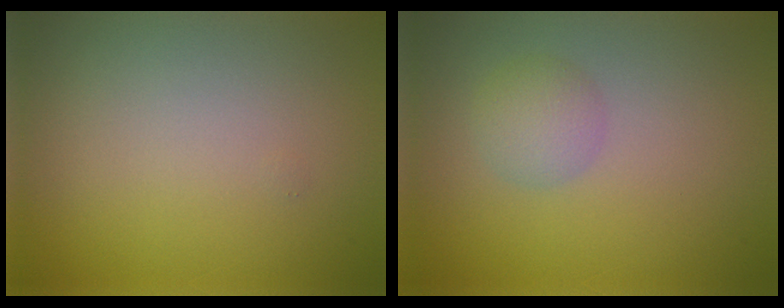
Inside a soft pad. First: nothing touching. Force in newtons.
{"total": 2.1, "press": 2.1, "slide": 0.1}